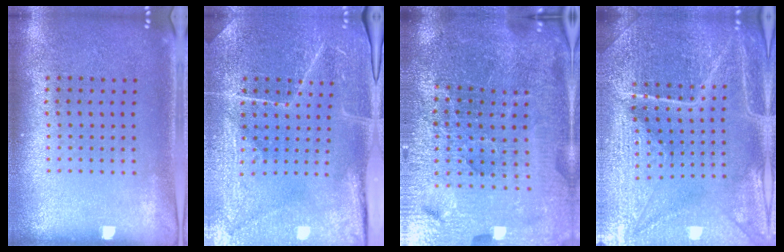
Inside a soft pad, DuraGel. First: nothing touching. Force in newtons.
{"total": 4.0, "press": 4.0, "slide": 0.6}
{"total": 5.6, "press": 5.2, "slide": 2.1}
{"total": 5.1, "press": 4.8, "slide": 1.8}